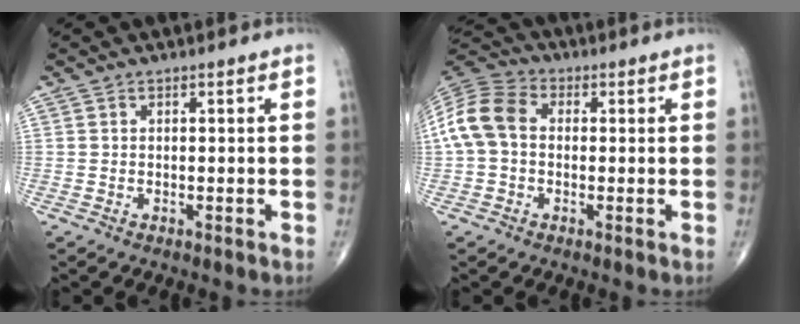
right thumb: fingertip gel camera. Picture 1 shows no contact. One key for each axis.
{"total": 10.4, "fx": 0.3, "fy": 7.6, "fz": 7.0, "tx": -0.146, "ty": 0.031, "tz": -0.007}